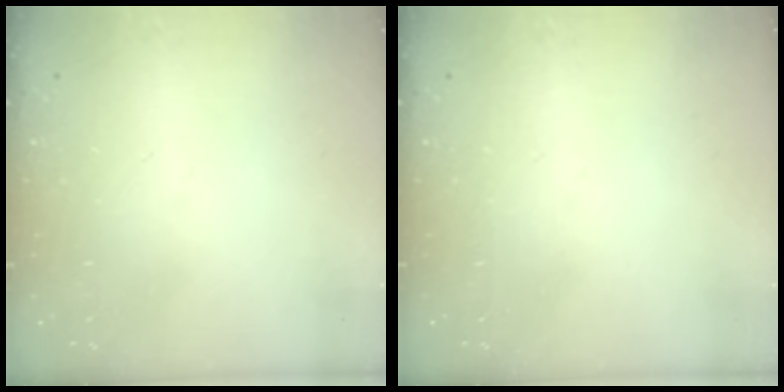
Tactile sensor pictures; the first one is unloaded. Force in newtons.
{"total": 0.0}